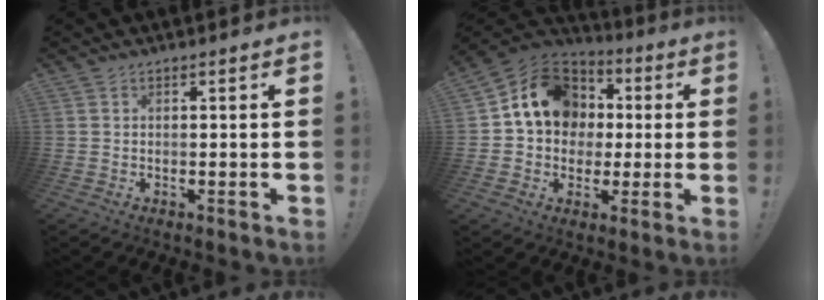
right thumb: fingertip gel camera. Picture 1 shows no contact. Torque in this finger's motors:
{"motor_torque": [1.37, 2.21, 0.27, -0.17, 0.08]}